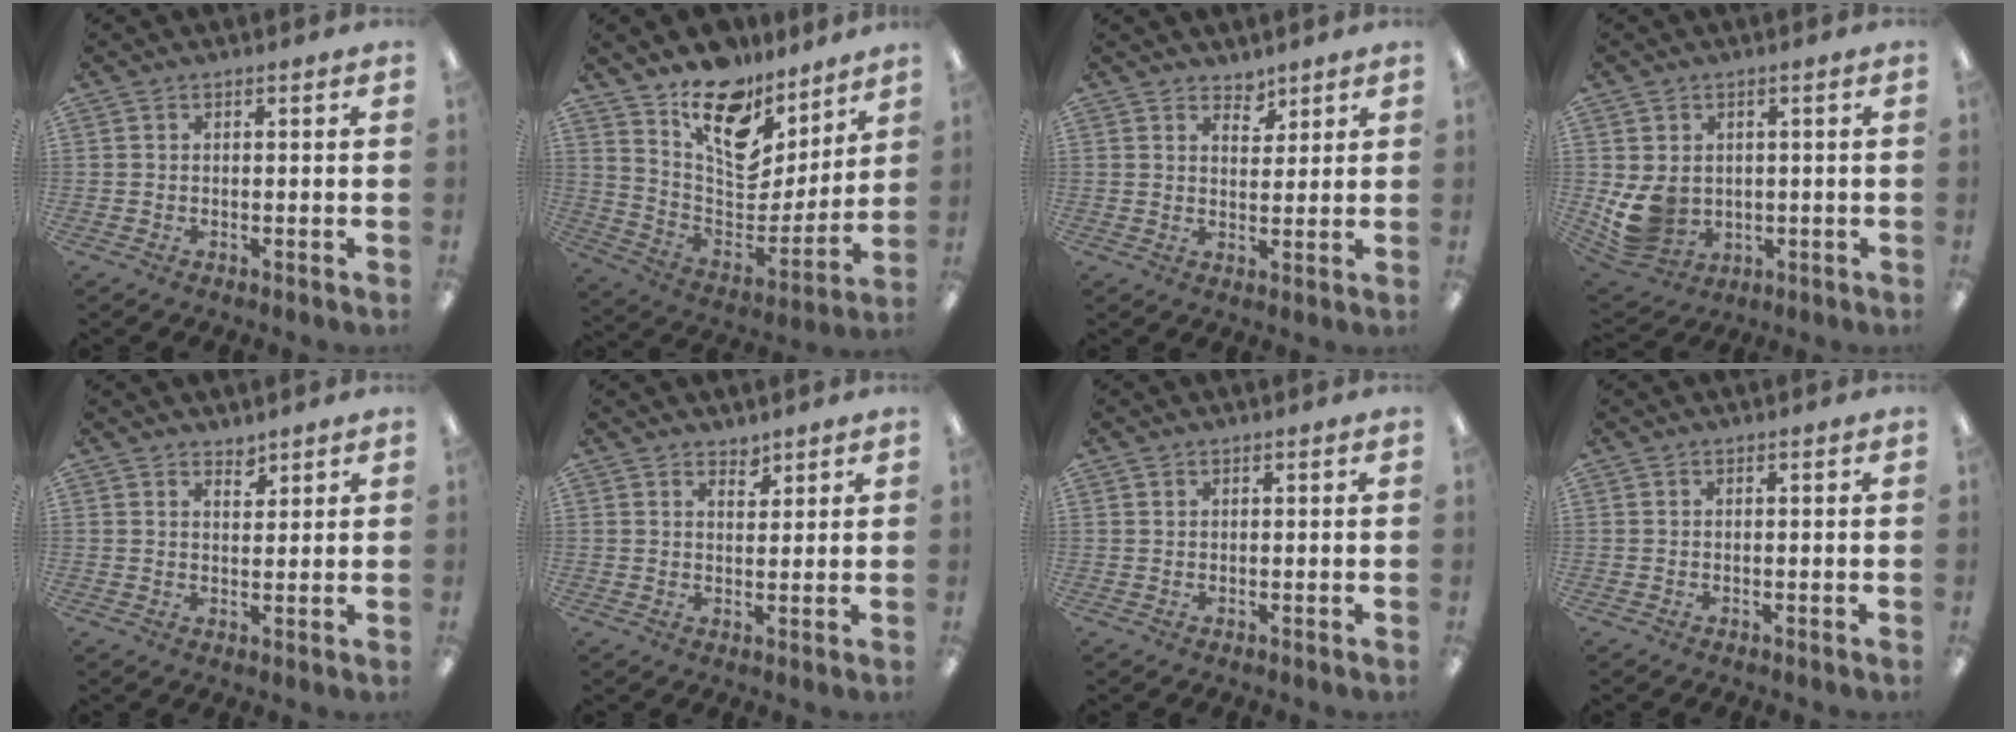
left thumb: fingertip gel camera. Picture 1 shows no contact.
{"total": 16.3, "force": [11.2, 9.0, 7.8], "torque": [-0.117, -0.096, 0.200]}
{"total": 3.7, "force": [3.2, 1.8, 0.5], "torque": [0.007, -0.022, 0.056]}
{"total": 8.5, "force": [0.7, 7.3, 4.3], "torque": [-0.110, 0.004, 0.021]}
{"total": 2.6, "force": [2.4, 0.8, 0.2], "torque": [0.009, -0.019, 0.042]}
{"total": 2.7, "force": [2.5, 0.9, 0.3], "torque": [0.007, -0.019, 0.044]}
{"total": 0.8, "force": [0.4, 0.6, 0.2], "torque": [-0.005, 0.003, 0.008]}
{"total": 0.0}